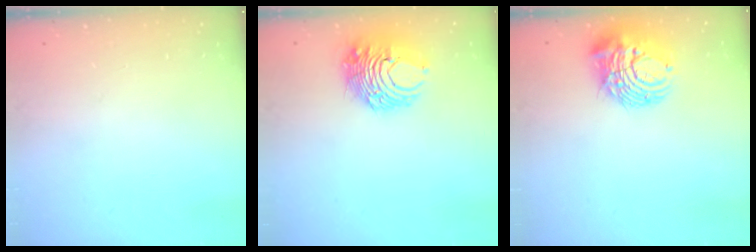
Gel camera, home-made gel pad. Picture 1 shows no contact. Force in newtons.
{"total": 10.7, "press": 10.7, "slide": 0.6}
{"total": 13.8, "press": 13.7, "slide": 1.5}